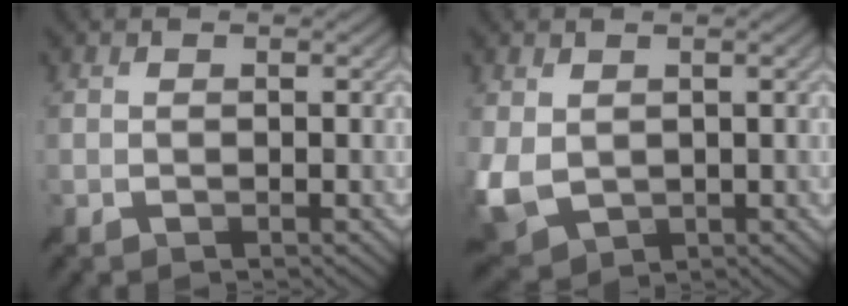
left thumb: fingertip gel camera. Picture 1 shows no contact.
{"total": 5.7, "force": [-0.1, 4.1, 3.9], "torque": [-0.118, -0.017, 0.007]}